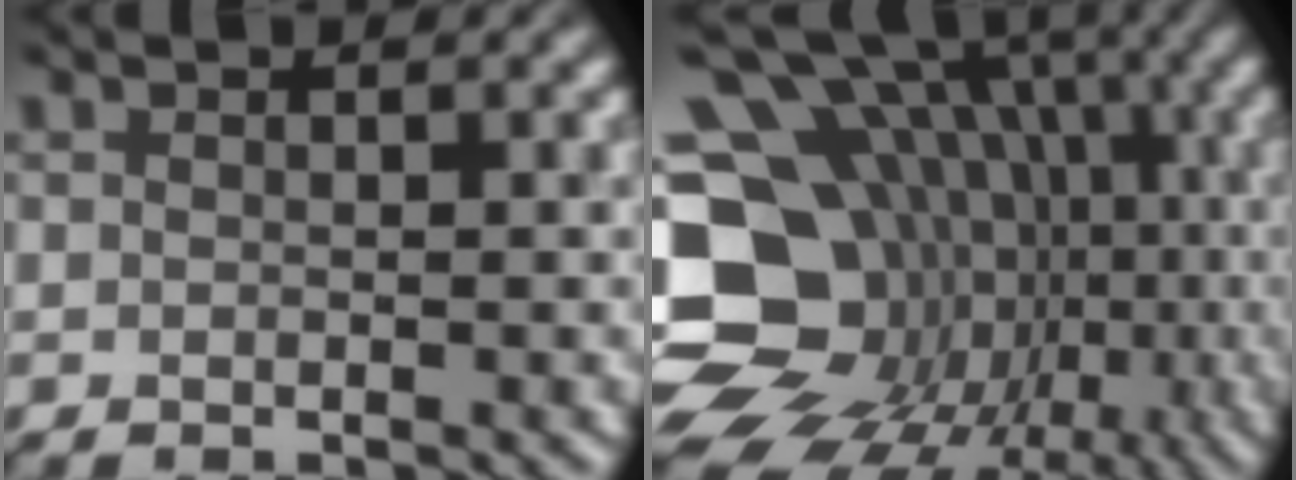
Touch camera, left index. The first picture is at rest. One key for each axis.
{"total": 20.0, "fx": -4.1, "fy": 16.7, "fz": 10.3, "tx": -0.161, "ty": 0.011, "tz": -0.074}